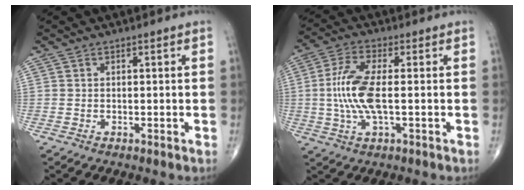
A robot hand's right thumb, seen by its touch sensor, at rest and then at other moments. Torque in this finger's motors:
{"motor_torque": [1.41, 1.59, 1.10, -0.39, 0.46]}